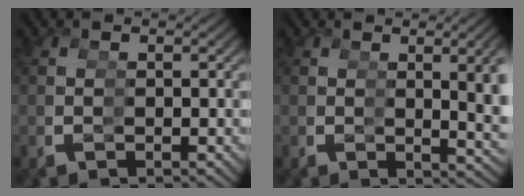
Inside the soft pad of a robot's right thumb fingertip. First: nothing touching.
{"total": 4.2, "force": [0.5, 1.0, 4.1], "torque": [-0.040, 0.005, 0.010]}